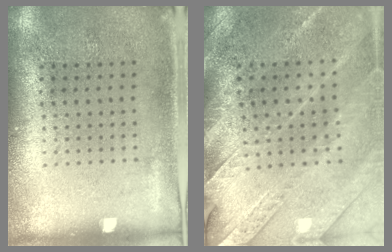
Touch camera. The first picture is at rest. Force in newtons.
{"total": 2.9, "press": 2.8, "slide": 0.4}